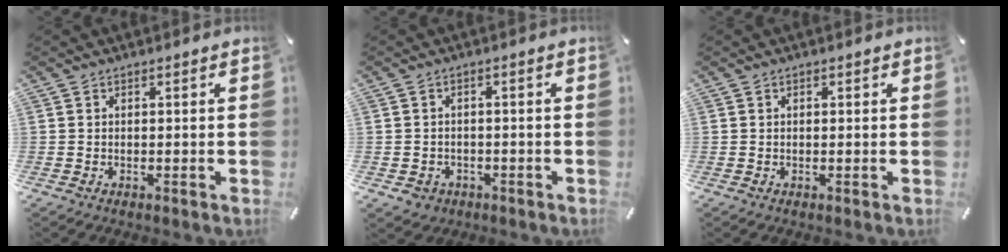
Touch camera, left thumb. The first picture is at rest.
{"total": 3.2, "force": [-1.5, 2.7, 1.0], "torque": [-0.023, 0.004, -0.030]}
{"total": 0.5, "force": [0.1, 0.4, 0.3], "torque": [-0.006, 0.002, 0.002]}